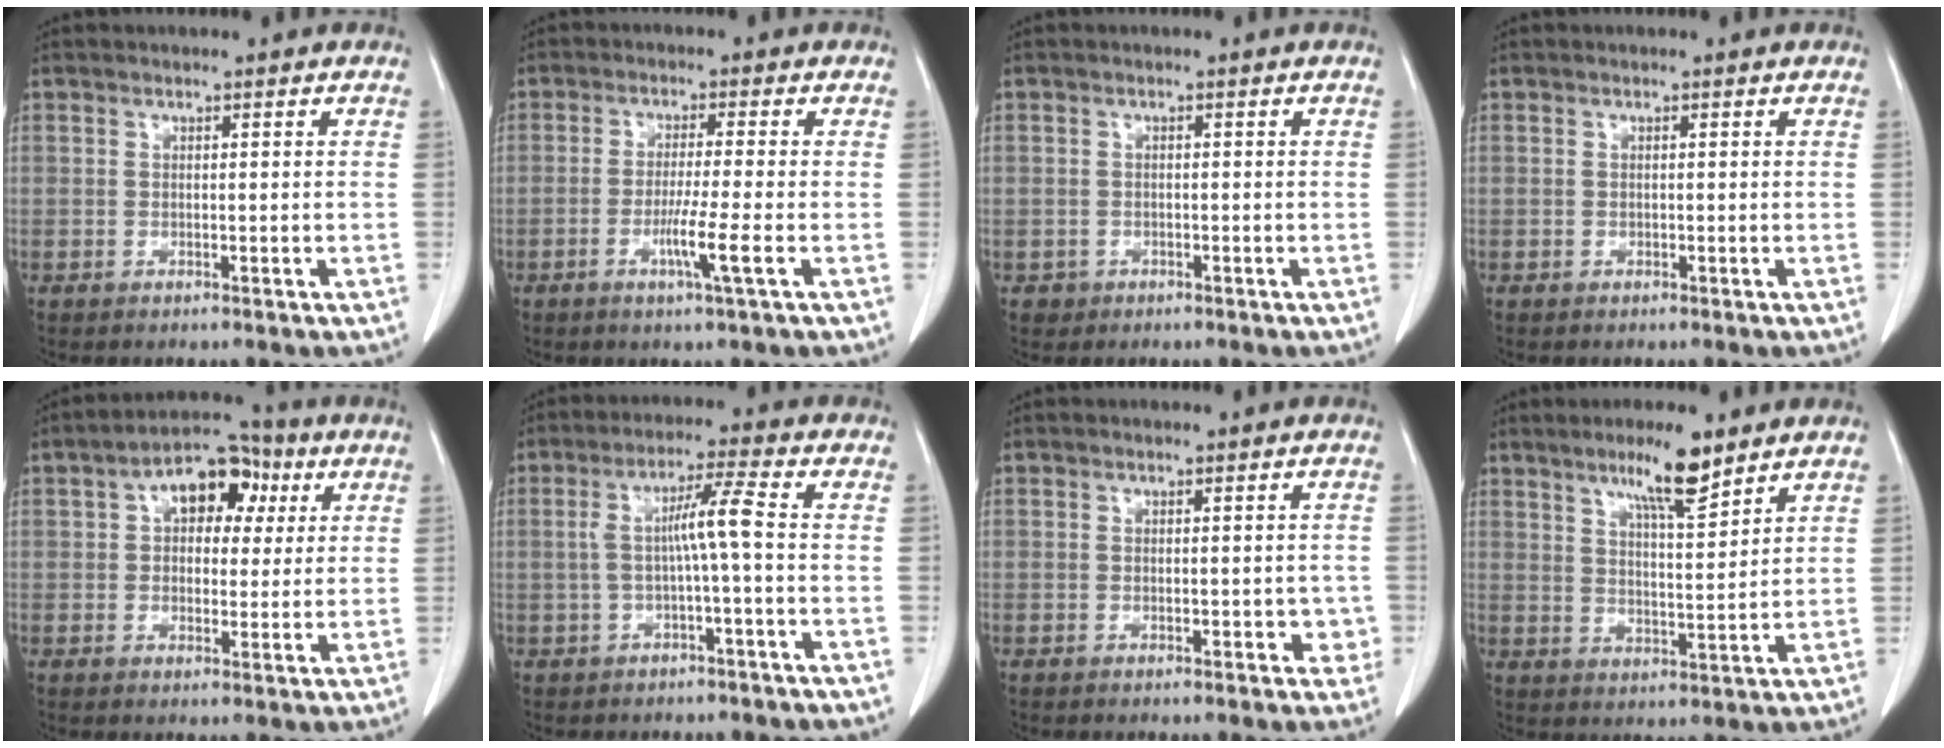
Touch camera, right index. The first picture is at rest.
{"total": 5.3, "force": [-1.9, -0.9, 4.9], "torque": [-0.087, -0.012, -0.036]}
{"total": 1.5, "force": [-0.7, 1.3, -0.1], "torque": [-0.001, 0.006, -0.011]}
{"total": 0.0}
{"total": 9.4, "force": [3.0, 5.5, 6.9], "torque": [-0.099, 0.035, 0.041]}
{"total": 5.8, "force": [-0.3, -0.4, 5.8], "torque": [-0.108, 0.020, -0.004]}
{"total": 2.9, "force": [-0.5, 1.8, 2.2], "torque": [-0.013, 0.008, -0.002]}
{"total": 8.1, "force": [5.8, 0.8, 5.7], "torque": [-0.098, -0.003, 0.098]}